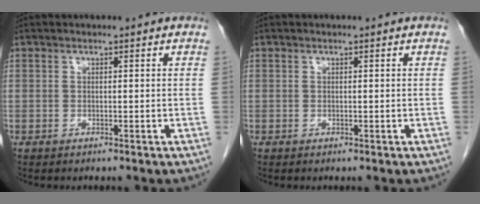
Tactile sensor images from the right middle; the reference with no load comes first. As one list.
[{"total": 0.0}]